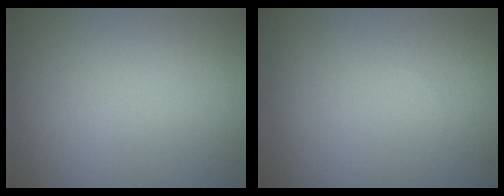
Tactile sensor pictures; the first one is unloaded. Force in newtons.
{"total": 0.0}